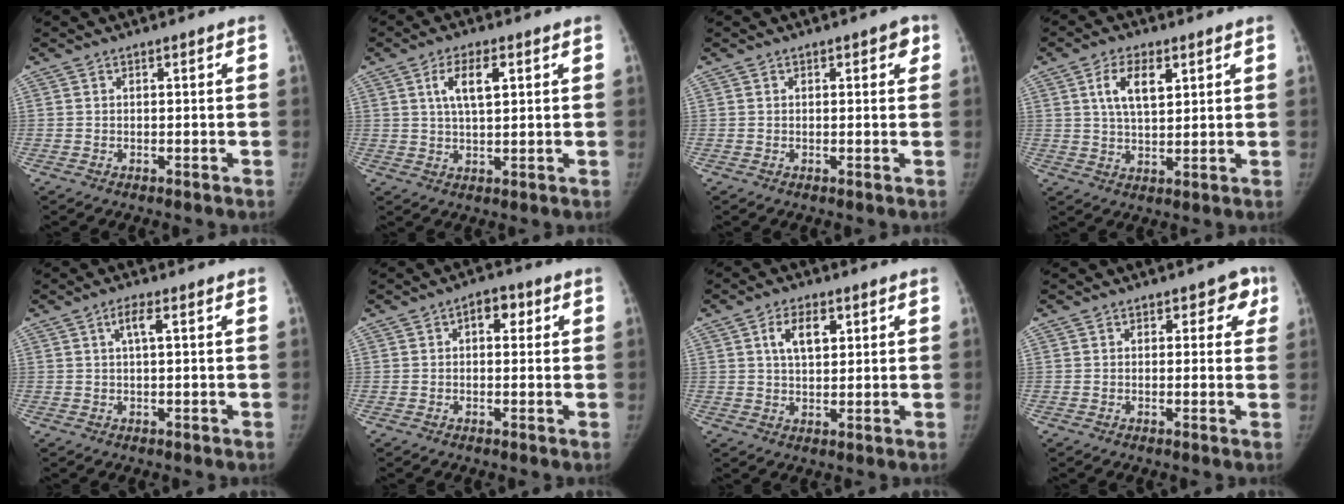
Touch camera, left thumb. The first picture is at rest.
{"total": 6.4, "force": [2.2, 2.6, 5.4], "torque": [-0.094, -0.002, 0.042]}
{"total": 2.3, "force": [1.0, 1.2, 1.6], "torque": [-0.002, 0.001, 0.006]}
{"total": 7.5, "force": [3.0, 3.7, 5.7], "torque": [-0.093, -0.010, 0.056]}
{"total": 2.8, "force": [0.8, 0.6, 2.6], "torque": [-0.053, 0.010, 0.016]}
{"total": 4.1, "force": [1.2, 2.6, 2.9], "torque": [-0.018, 0.005, 0.008]}
{"total": 6.2, "force": [2.3, 3.5, 4.6], "torque": [-0.064, -0.004, 0.041]}
{"total": 4.0, "force": [1.6, 2.9, 2.3], "torque": [0.019, 0.000, 0.007]}